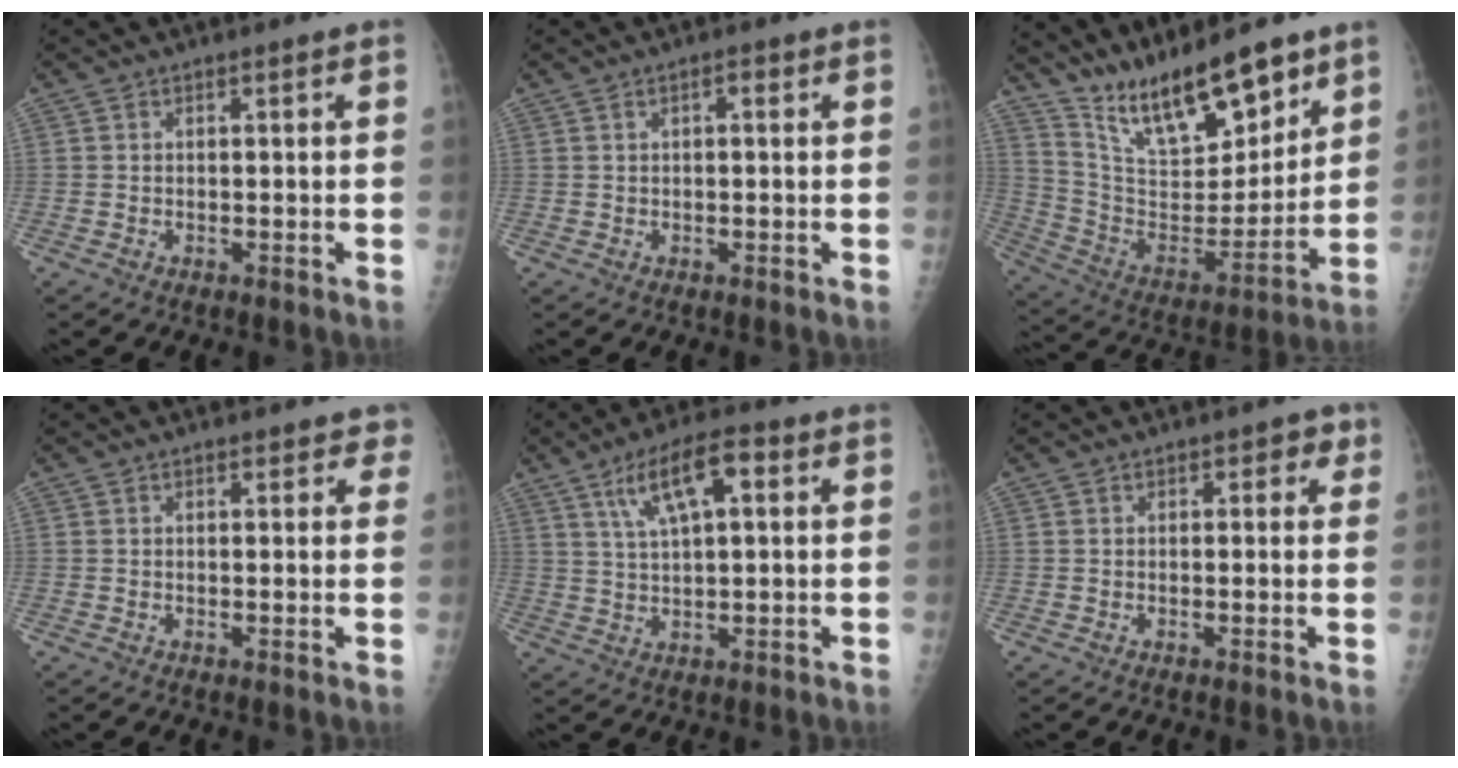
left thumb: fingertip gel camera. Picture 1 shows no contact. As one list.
[{"total": 1.6, "force": [0.6, 0.6, 1.3], "torque": [-0.019, 0.003, 0.008]}, {"total": 19.1, "force": [14.5, 6.0, 10.9], "torque": [-0.137, -0.084, 0.269]}, {"total": 2.5, "force": [2.0, 1.3, 1.0], "torque": [0.024, -0.002, 0.015]}, {"total": 10.5, "force": [4.1, 3.8, 8.9], "torque": [-0.150, 0.005, 0.073]}, {"total": 2.2, "force": [1.1, 1.5, 1.2], "torque": [0.012, 0.001, 0.008]}]